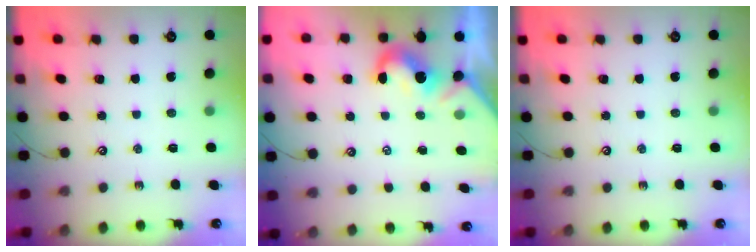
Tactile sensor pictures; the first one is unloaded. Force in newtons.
{"total": 1.5, "press": 1.3, "slide": 0.8}
{"total": 0.0}